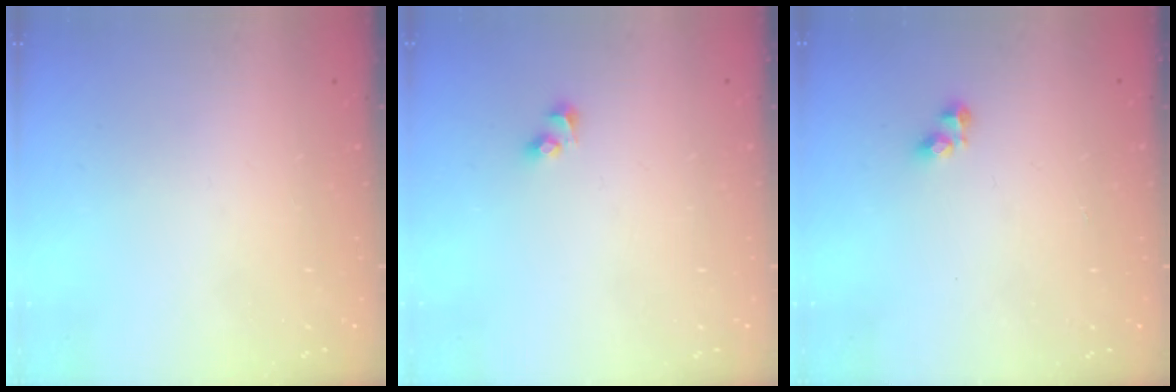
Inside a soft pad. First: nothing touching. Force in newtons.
{"total": 2.7, "press": 2.5, "slide": 1.2}
{"total": 2.8, "press": 2.8, "slide": 0.3}